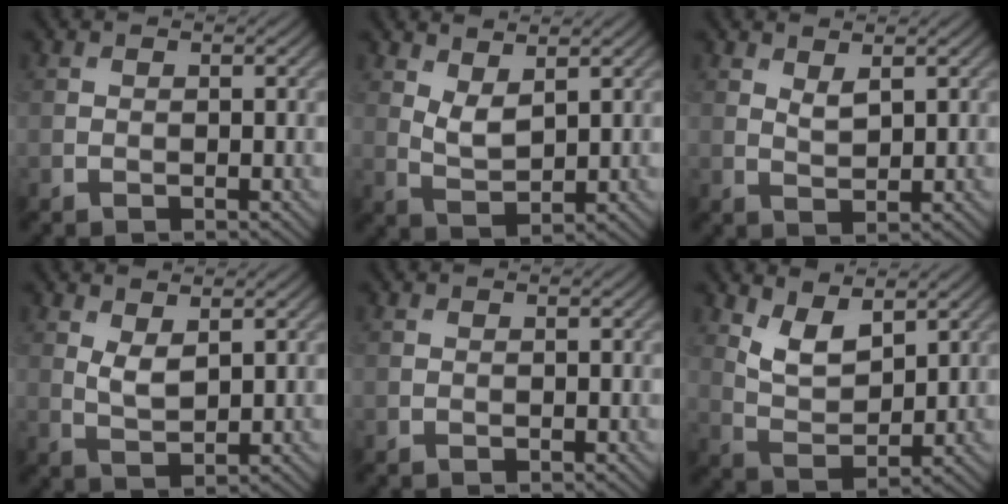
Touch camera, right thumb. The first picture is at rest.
{"total": 3.4, "force": [2.0, 1.4, 2.3], "torque": [-0.057, -0.008, 0.045]}
{"total": 1.9, "force": [1.3, 0.6, 1.2], "torque": [-0.028, -0.006, 0.029]}
{"total": 2.8, "force": [1.4, 1.2, 2.1], "torque": [-0.051, -0.007, 0.034]}
{"total": 0.0}
{"total": 5.6, "force": [3.5, 2.5, 3.5], "torque": [-0.080, -0.012, 0.071]}